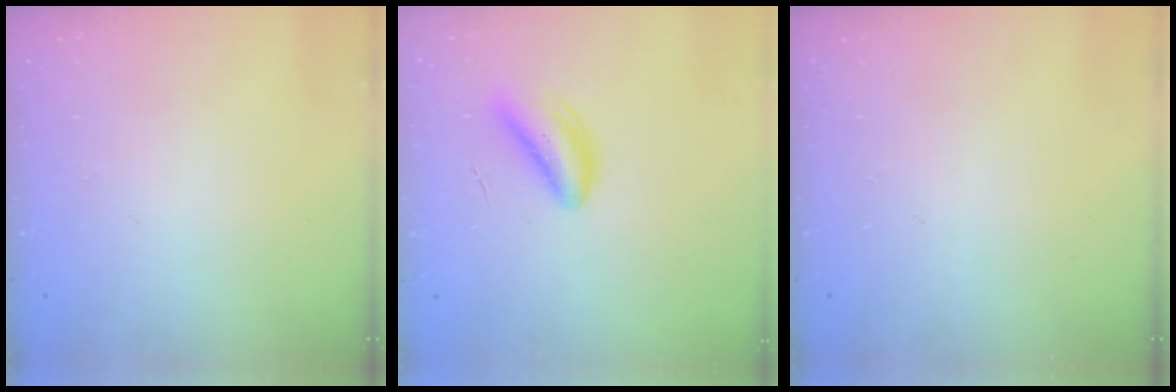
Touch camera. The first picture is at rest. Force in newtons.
{"total": 4.6, "press": 4.6, "slide": 0.6}
{"total": 0.0}